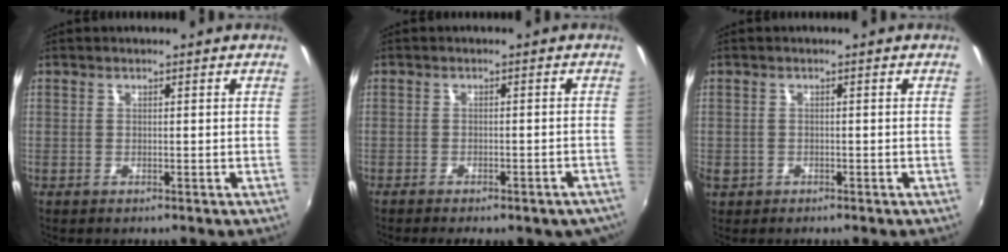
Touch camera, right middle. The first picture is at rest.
{"total": 9.3, "force": [-7.1, 3.0, 5.1], "torque": [-0.095, -0.024, -0.083]}
{"total": 2.3, "force": [-1.0, 1.9, 0.8], "torque": [-0.020, -0.004, -0.015]}